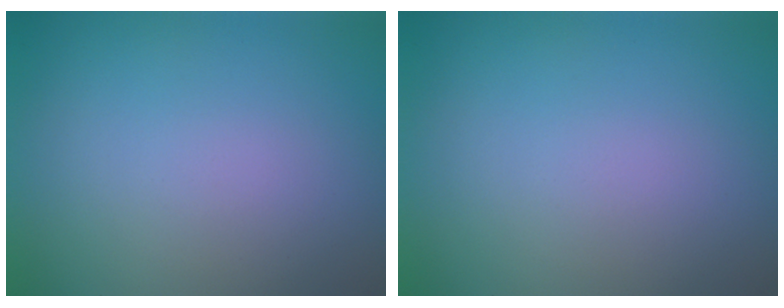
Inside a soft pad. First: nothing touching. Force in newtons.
{"total": 0.0}